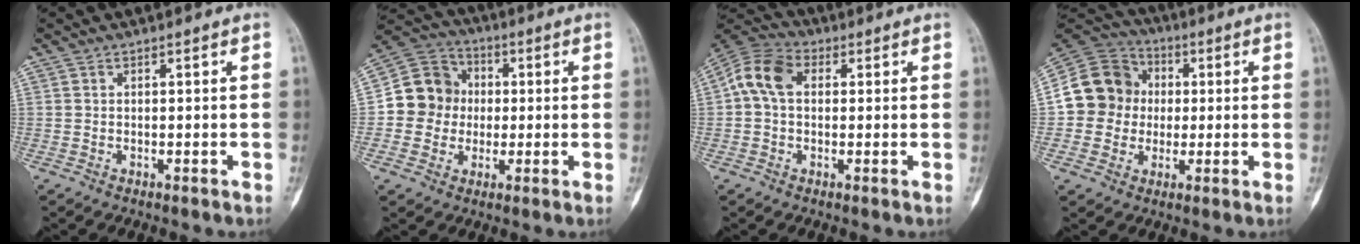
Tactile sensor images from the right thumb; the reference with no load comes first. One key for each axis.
{"total": 11.0, "fx": -0.2, "fy": 10.3, "fz": 3.9, "tx": -0.041, "ty": 0.026, "tz": -0.013}
{"total": 8.5, "fx": 1.1, "fy": 5.9, "fz": 6.0, "tx": -0.117, "ty": 0.027, "tz": 0.012}
{"total": 13.1, "fx": 0.3, "fy": 12.2, "fz": 4.8, "tx": -0.067, "ty": 0.027, "tz": 0.001}